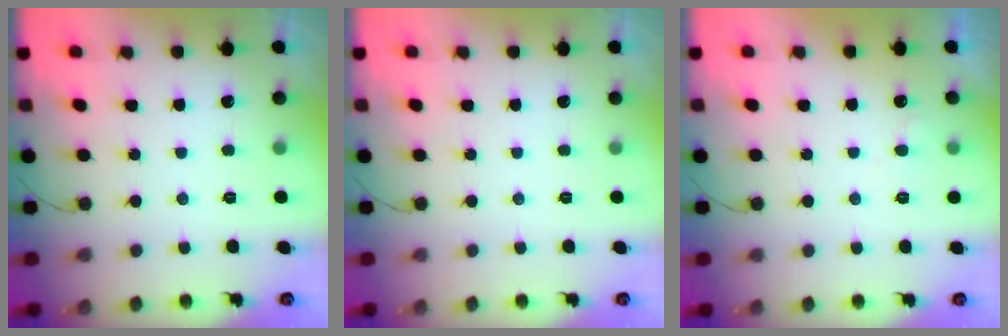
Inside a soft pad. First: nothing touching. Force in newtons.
{"total": 0.0}
{"total": 4.5, "press": 4.5, "slide": 0.4}